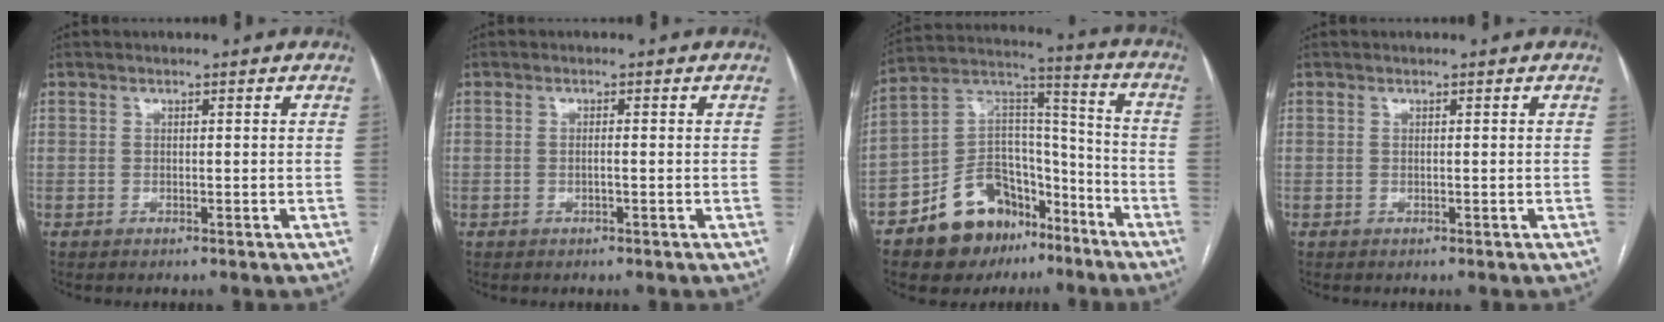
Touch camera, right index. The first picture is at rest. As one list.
[{"total": 0.9, "force": [-0.2, 0.0, 0.9], "torque": [-0.017, 0.000, -0.003]}, {"total": 16.3, "force": [-10.5, 10.2, 7.2], "torque": [-0.115, 0.071, -0.170]}, {"total": 0.0}]